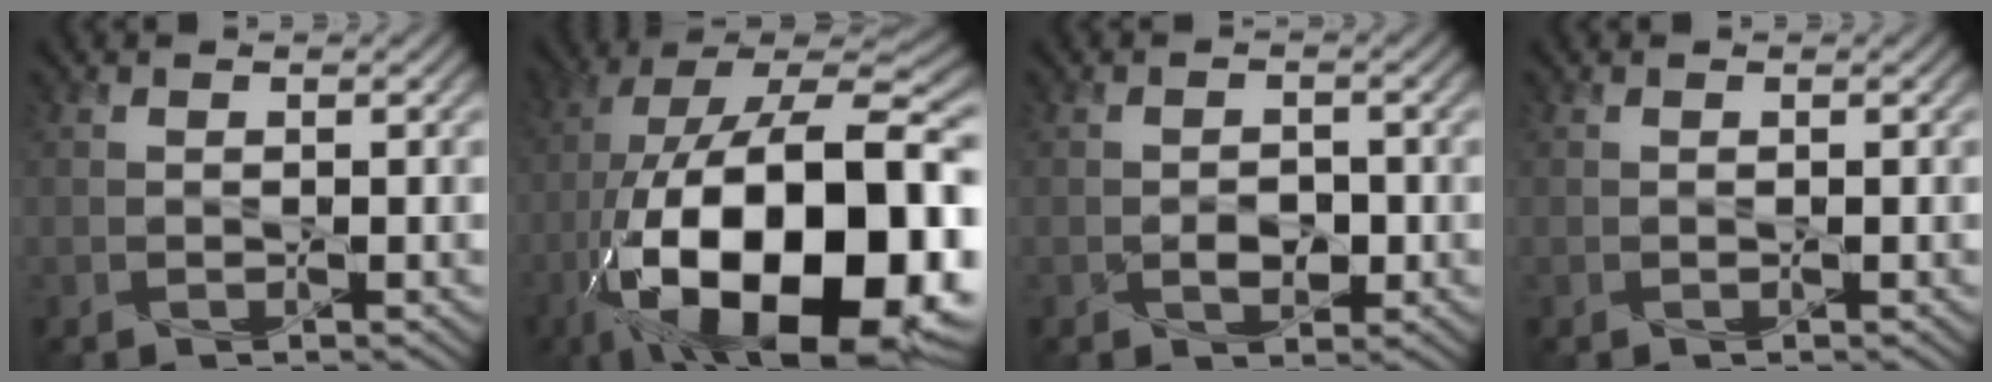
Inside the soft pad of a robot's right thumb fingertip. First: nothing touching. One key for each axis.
{"total": 23.2, "fx": -7.3, "fy": 10.5, "fz": 19.3, "tx": -0.356, "ty": -0.039, "tz": -0.094}
{"total": 2.6, "fx": -0.8, "fy": 1.8, "fz": 1.7, "tx": -0.030, "ty": -0.005, "tz": -0.011}
{"total": 0.0}